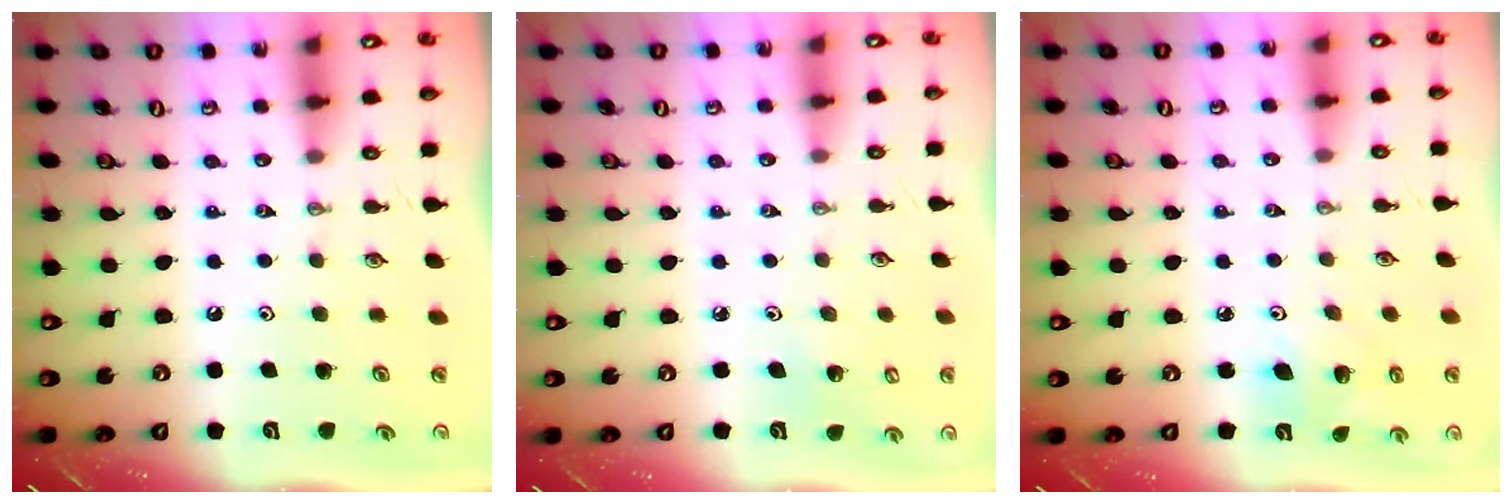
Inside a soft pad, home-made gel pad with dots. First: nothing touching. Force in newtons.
{"total": 2.8, "press": 2.7, "slide": 0.7}
{"total": 6.5, "press": 6.3, "slide": 1.5}